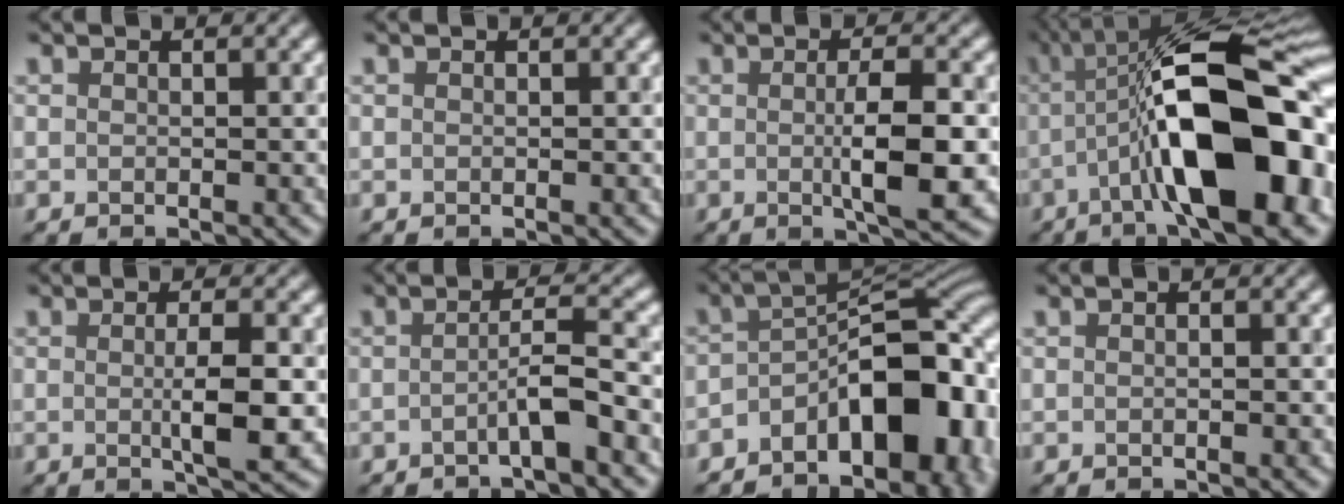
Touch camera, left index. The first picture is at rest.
{"total": 0.0}
{"total": 5.5, "force": [-0.4, 1.1, 5.3], "torque": [-0.085, -0.003, -0.006]}
{"total": 15.5, "force": [-3.0, 5.2, 14.3], "torque": [-0.206, 0.020, -0.057]}
{"total": 4.1, "force": [-0.3, 0.7, 4.0], "torque": [-0.062, -0.004, -0.003]}
{"total": 3.7, "force": [-1.3, 0.4, 3.5], "torque": [-0.051, 0.016, -0.034]}
{"total": 12.1, "force": [-5.0, 6.0, 9.3], "torque": [-0.111, 0.001, -0.085]}
{"total": 1.1, "force": [-0.1, 0.4, 1.0], "torque": [-0.005, -0.006, -0.007]}